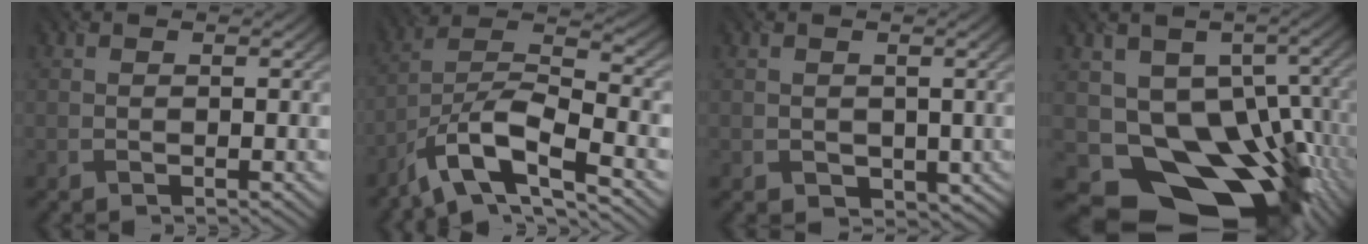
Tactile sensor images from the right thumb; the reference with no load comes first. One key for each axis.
{"total": 11.4, "fx": -7.4, "fy": 3.6, "fz": 7.8, "tx": -0.144, "ty": 0.002, "tz": -0.148}
{"total": 2.5, "fx": -0.2, "fy": 2.3, "fz": 1.1, "tx": -0.029, "ty": -0.015, "tz": -0.003}
{"total": 16.7, "fx": -5.9, "fy": 11.6, "fz": 10.5, "tx": -0.147, "ty": -0.027, "tz": -0.075}